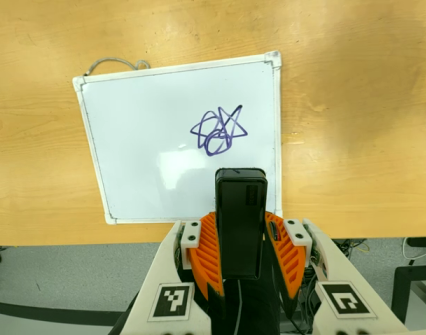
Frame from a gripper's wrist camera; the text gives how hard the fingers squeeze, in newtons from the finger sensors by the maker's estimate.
{"total": 3.8, "left": 2.3, "right": 5.3}